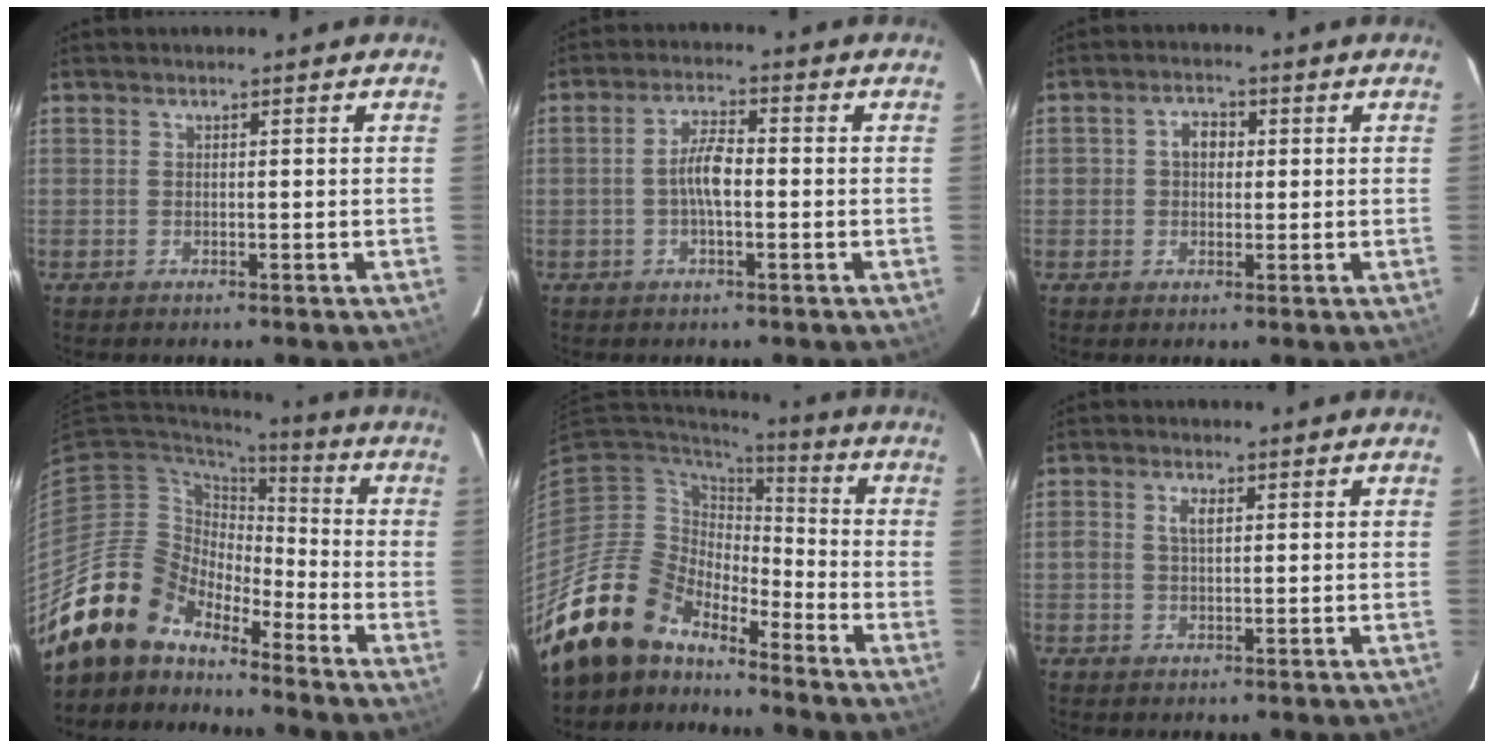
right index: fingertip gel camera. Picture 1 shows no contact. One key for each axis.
{"total": 4.8, "fx": -0.8, "fy": 1.4, "fz": 4.5, "tx": -0.088, "ty": 0.010, "tz": -0.016}
{"total": 3.6, "fx": 0.3, "fy": 3.0, "fz": 1.9, "tx": -0.031, "ty": 0.013, "tz": 0.005}
{"total": 14.6, "fx": -12.8, "fy": 6.5, "fz": 2.7, "tx": -0.061, "ty": 0.021, "tz": -0.240}
{"total": 16.1, "fx": -14.0, "fy": 7.1, "fz": 3.9, "tx": -0.096, "ty": 0.009, "tz": -0.256}
{"total": 2.7, "fx": 0.6, "fy": 1.5, "fz": 2.2, "tx": -0.040, "ty": 0.007, "tz": 0.011}